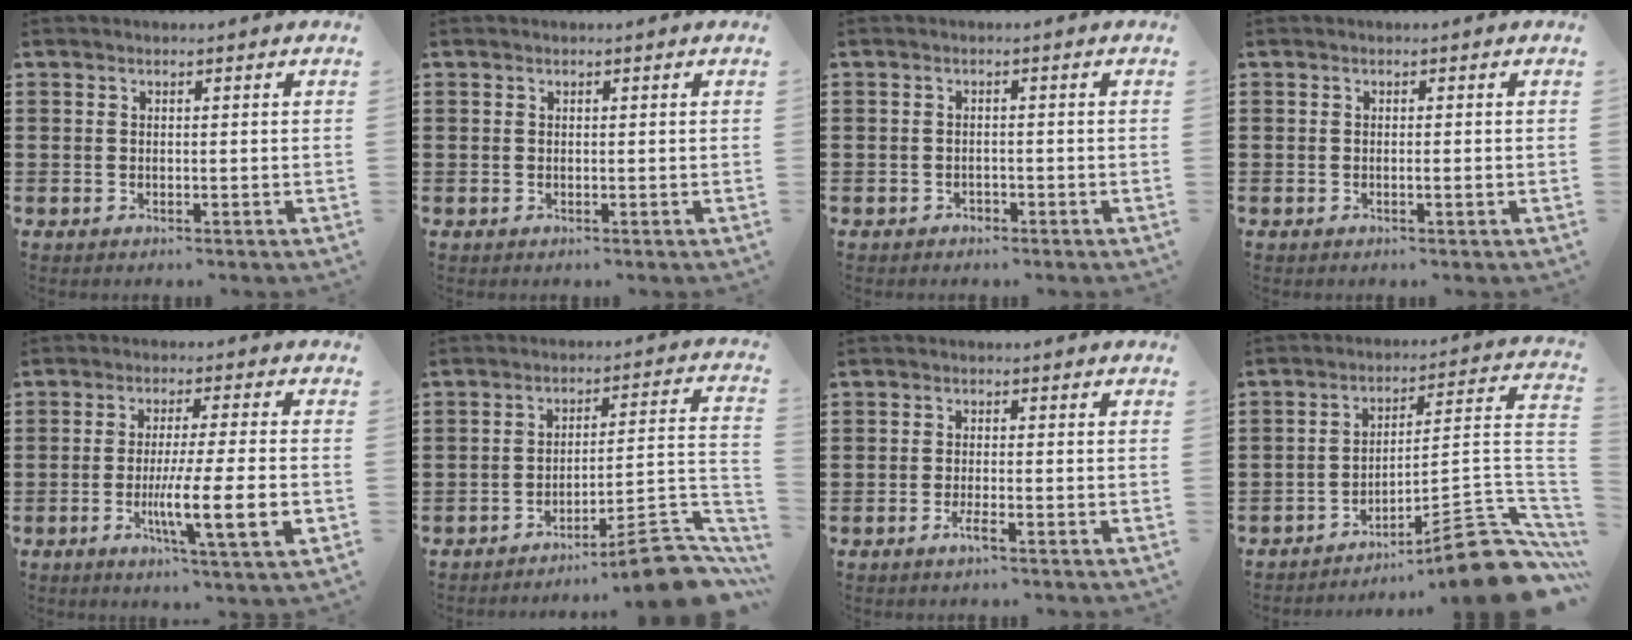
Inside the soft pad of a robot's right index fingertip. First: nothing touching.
{"total": 0.0}
{"total": 1.0, "force": [-0.8, 0.5, -0.1], "torque": [-0.004, 0.002, -0.018]}
{"total": 0.6, "force": [-0.2, 0.0, 0.6], "torque": [-0.010, -0.003, -0.003]}
{"total": 10.0, "force": [-2.5, 0.5, 9.7], "torque": [-0.172, -0.017, -0.044]}
{"total": 9.3, "force": [-7.5, 0.8, 5.5], "torque": [-0.076, 0.012, -0.140]}
{"total": 2.1, "force": [-1.3, 0.3, 1.7], "torque": [-0.036, -0.004, -0.024]}
{"total": 11.7, "force": [-8.4, 1.8, 7.9], "torque": [-0.101, 0.022, -0.152]}